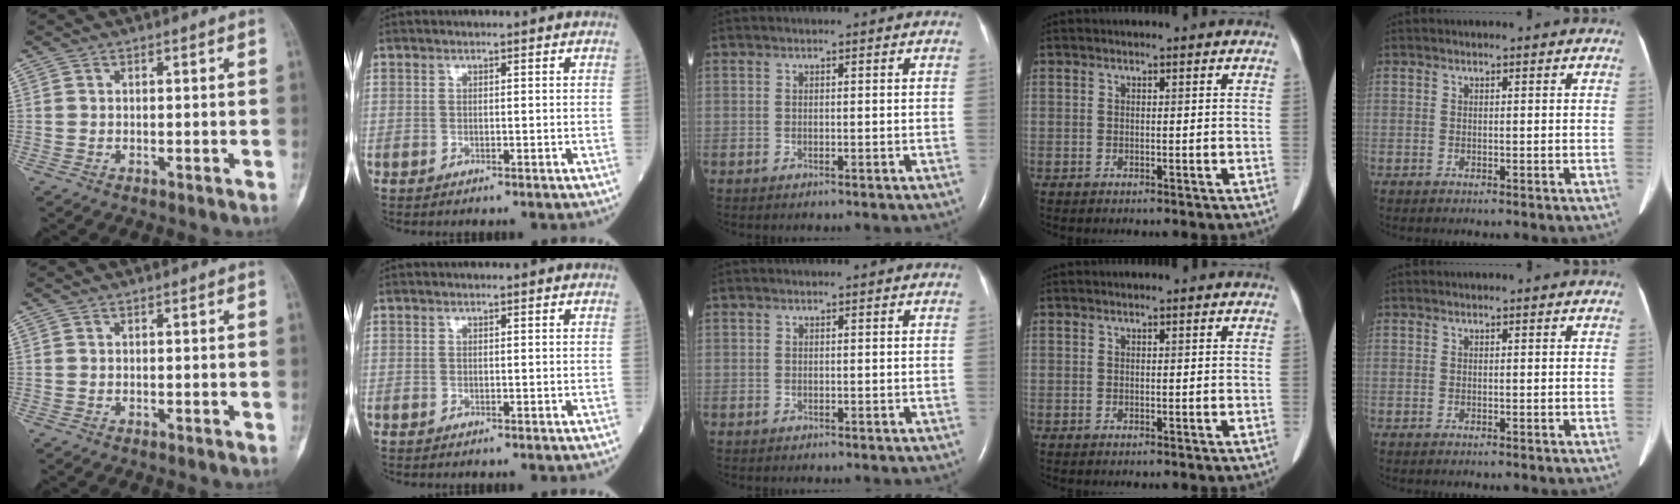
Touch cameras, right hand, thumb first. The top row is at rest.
{}